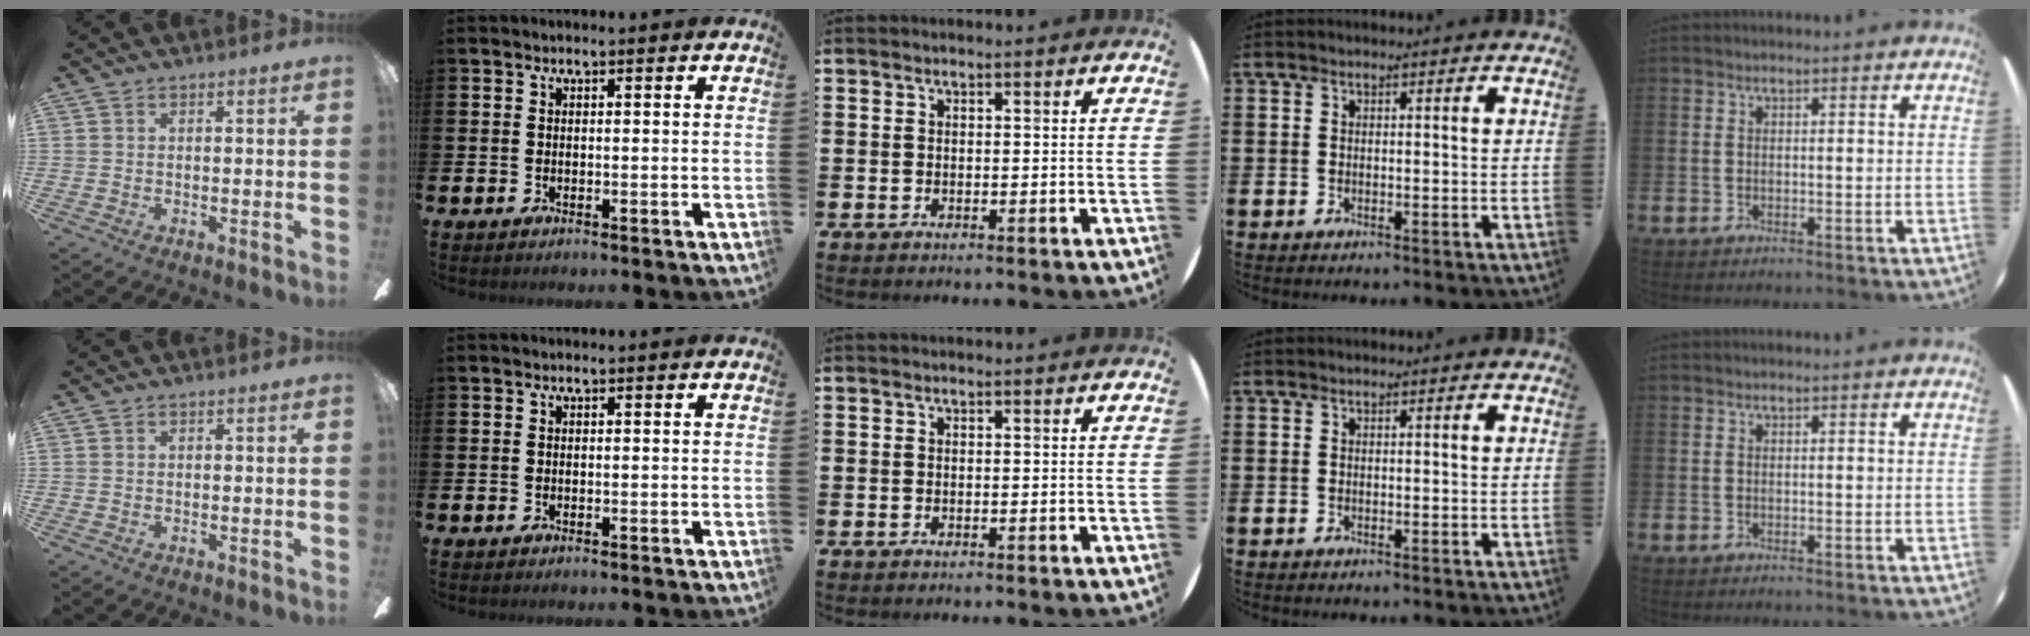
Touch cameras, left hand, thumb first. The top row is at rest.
{}